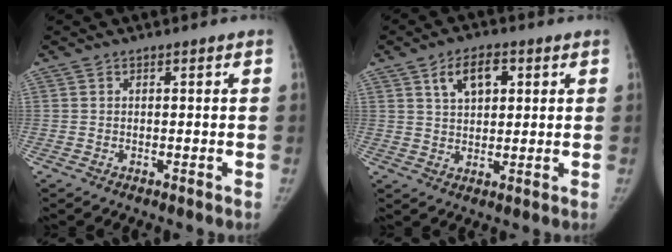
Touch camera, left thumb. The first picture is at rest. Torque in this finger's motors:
{"motor_torque": [-0.12, 0.21, 0.84, -0.38, 0.04]}